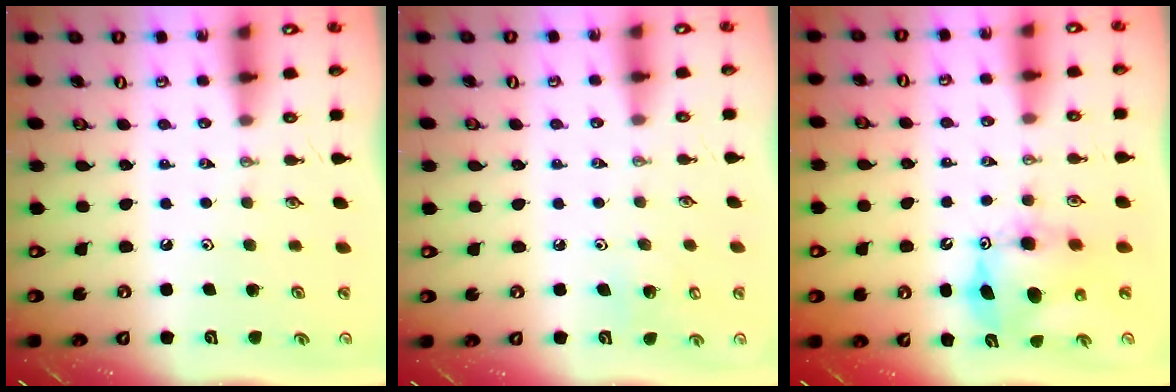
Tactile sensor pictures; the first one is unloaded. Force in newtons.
{"total": 6.4, "press": 6.4, "slide": 0.5}
{"total": 9.9, "press": 9.9, "slide": 0.9}